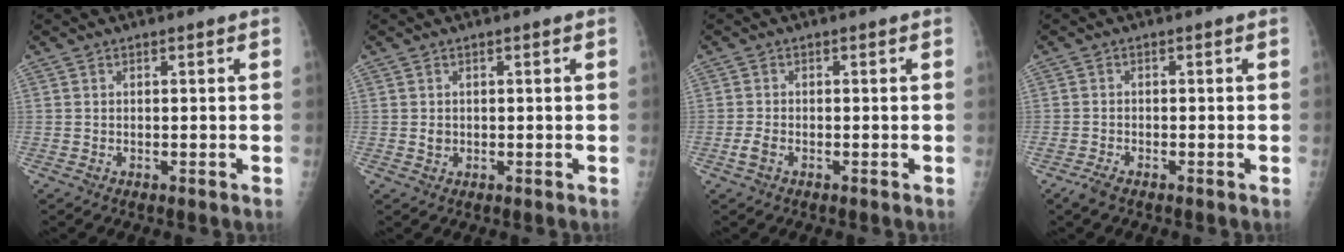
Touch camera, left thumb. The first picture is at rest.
{"total": 1.3, "force": [0.1, 1.0, 0.7], "torque": [-0.006, 0.001, 0.005]}
{"total": 1.9, "force": [-0.9, 1.0, 1.4], "torque": [-0.035, 0.003, -0.018]}
{"total": 2.2, "force": [-1.8, 0.6, 1.1], "torque": [-0.032, -0.001, -0.036]}